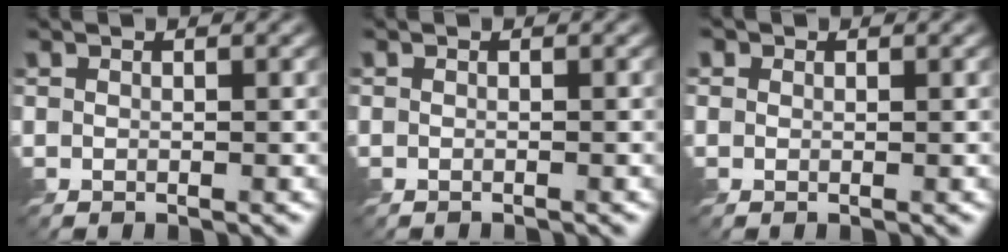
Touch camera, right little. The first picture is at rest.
{"total": 0.9, "force": [-0.9, 0.0, 0.0], "torque": [0.003, -0.006, -0.016]}
{"total": 0.7, "force": [0.3, 0.6, 0.2], "torque": [-0.002, -0.002, -0.003]}